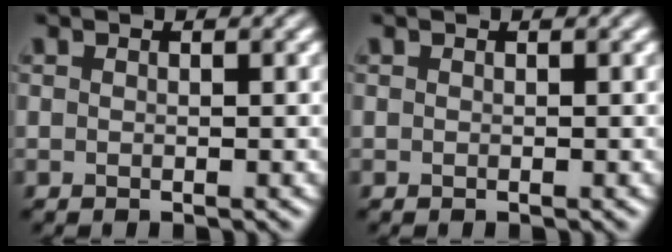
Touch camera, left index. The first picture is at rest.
{"total": 0.0}